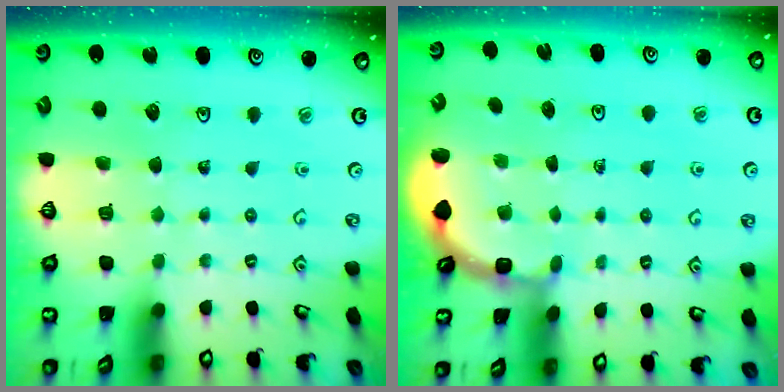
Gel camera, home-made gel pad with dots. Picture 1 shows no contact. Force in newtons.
{"total": 1.9, "press": 1.9, "slide": 0.3}